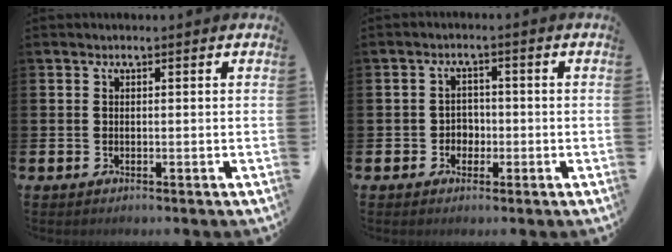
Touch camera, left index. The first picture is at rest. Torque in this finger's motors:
{"motor_torque": [-0.11, 0.17, 0.03, 0.00]}